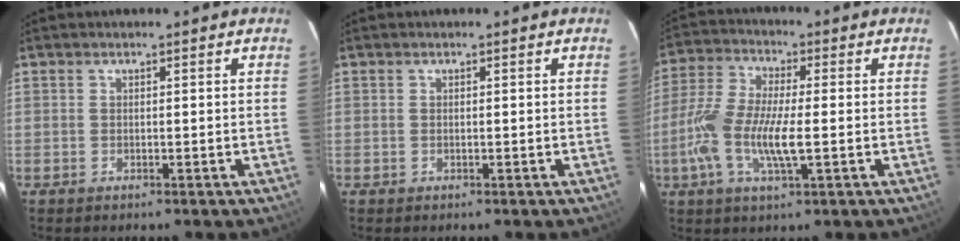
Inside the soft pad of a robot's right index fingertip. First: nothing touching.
{"total": 0.0}
{"total": 11.8, "force": [-2.4, 3.3, 11.0], "torque": [-0.239, -0.002, -0.053]}